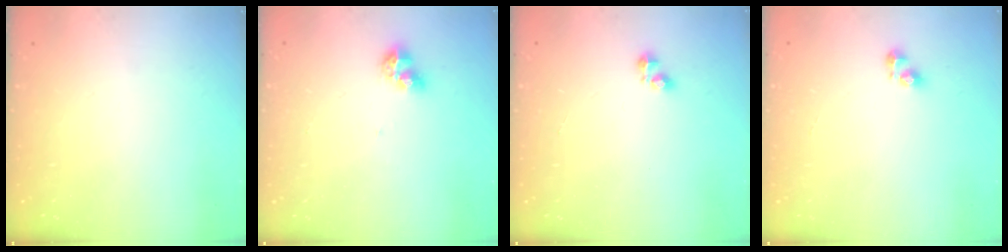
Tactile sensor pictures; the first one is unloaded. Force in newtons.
{"total": 6.1, "press": 6.1, "slide": 0.7}
{"total": 2.1, "press": 2.1, "slide": 0.3}
{"total": 3.4, "press": 3.4, "slide": 0.4}